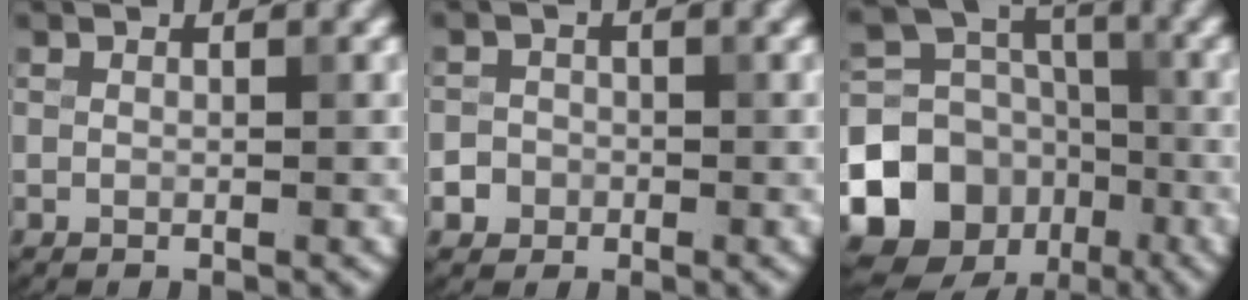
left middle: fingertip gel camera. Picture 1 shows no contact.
{"total": 2.2, "force": [-1.0, 1.9, 0.3], "torque": [0.014, 0.003, -0.021]}
{"total": 14.4, "force": [-5.9, 12.4, 4.4], "torque": [-0.104, -0.034, -0.112]}